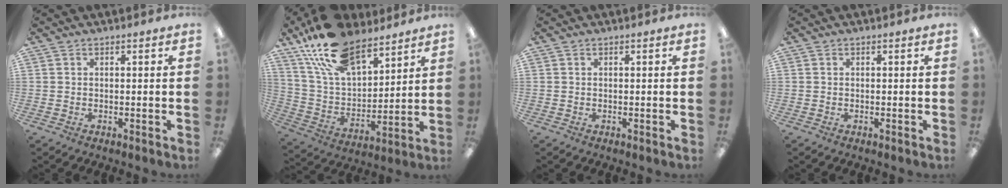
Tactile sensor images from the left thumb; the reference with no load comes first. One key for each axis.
{"total": 20.4, "fx": 14.7, "fy": 9.5, "fz": 10.4, "tx": -0.210, "ty": -0.069, "tz": 0.271}
{"total": 0.0}
{"total": 0.0}